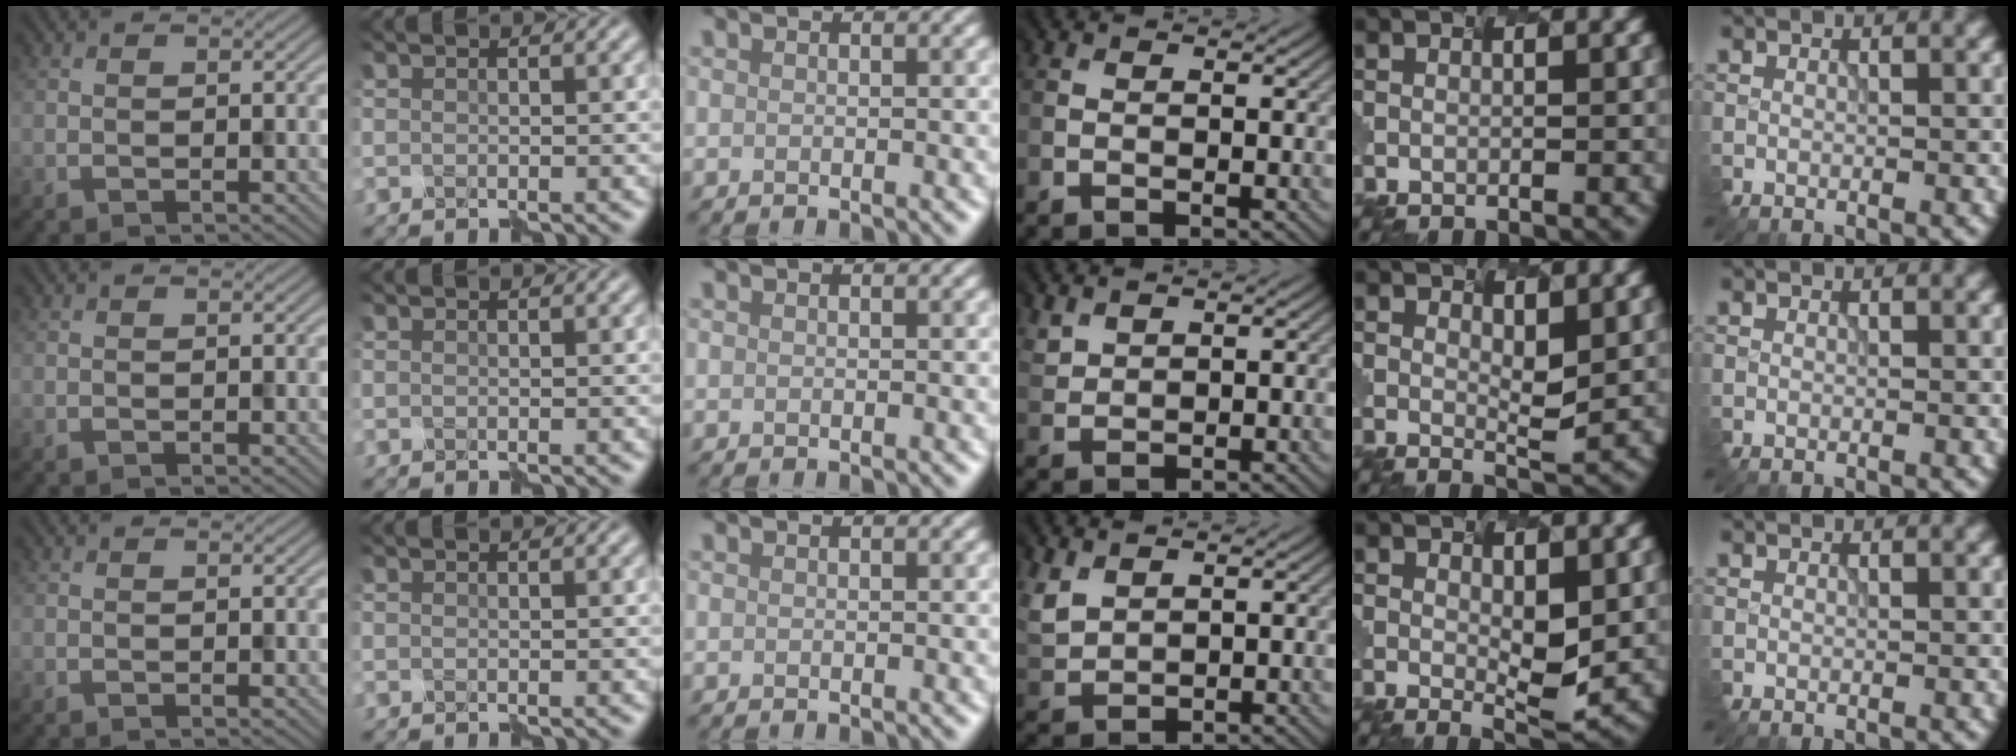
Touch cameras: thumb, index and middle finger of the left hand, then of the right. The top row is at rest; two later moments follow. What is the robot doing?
{"motion": "disassemble", "object": "puzzle pieces"}